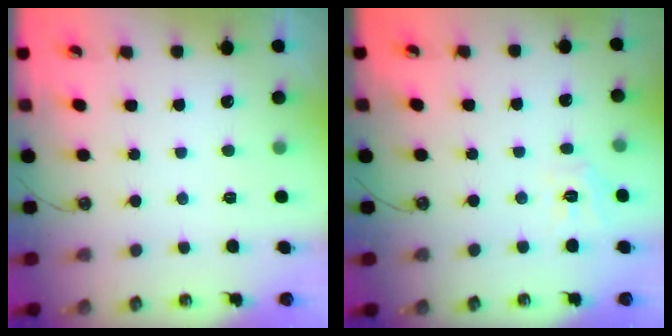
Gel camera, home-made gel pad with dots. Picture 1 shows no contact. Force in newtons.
{"total": 5.6, "press": 5.6, "slide": 0.0}